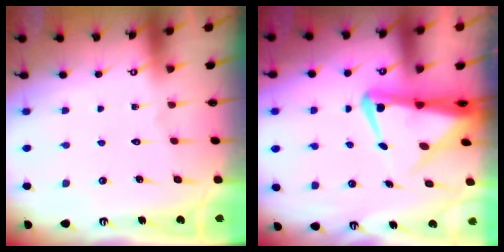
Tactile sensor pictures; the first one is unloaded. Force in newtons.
{"total": 6.6, "press": 6.6, "slide": 0.8}